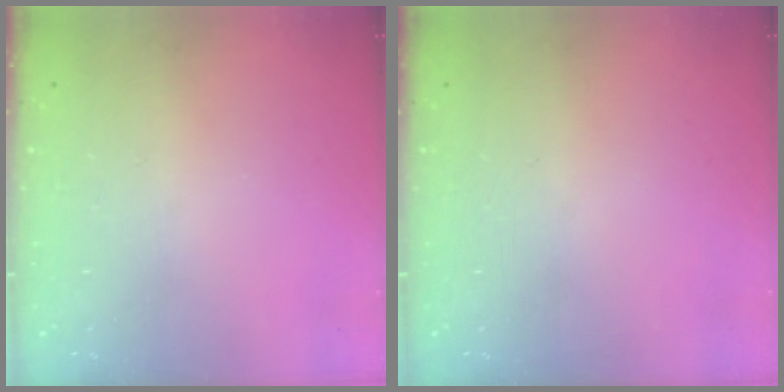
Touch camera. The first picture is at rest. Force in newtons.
{"total": 0.0}